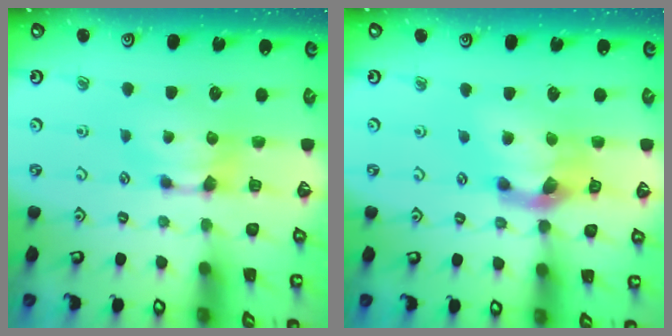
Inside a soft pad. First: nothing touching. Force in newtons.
{"total": 5.5, "press": 4.9, "slide": 2.4}